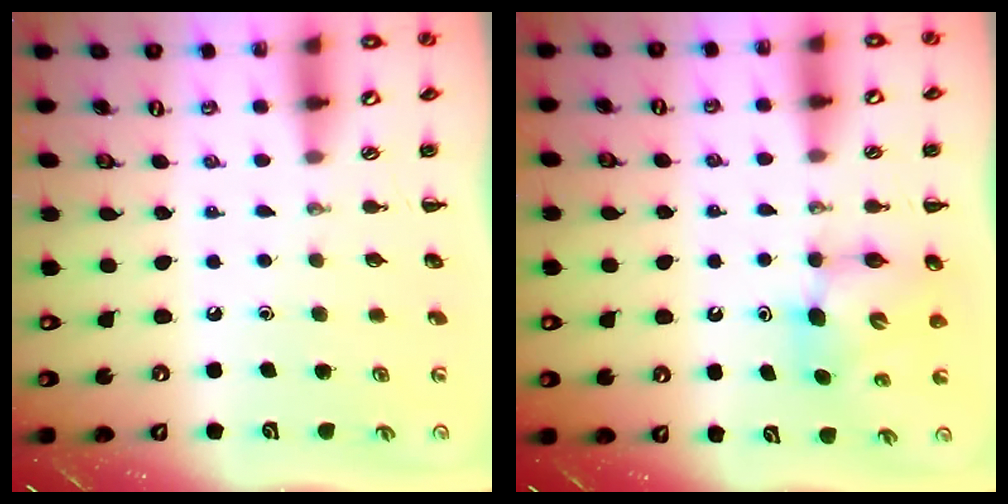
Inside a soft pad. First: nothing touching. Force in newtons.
{"total": 7.3, "press": 7.1, "slide": 1.4}